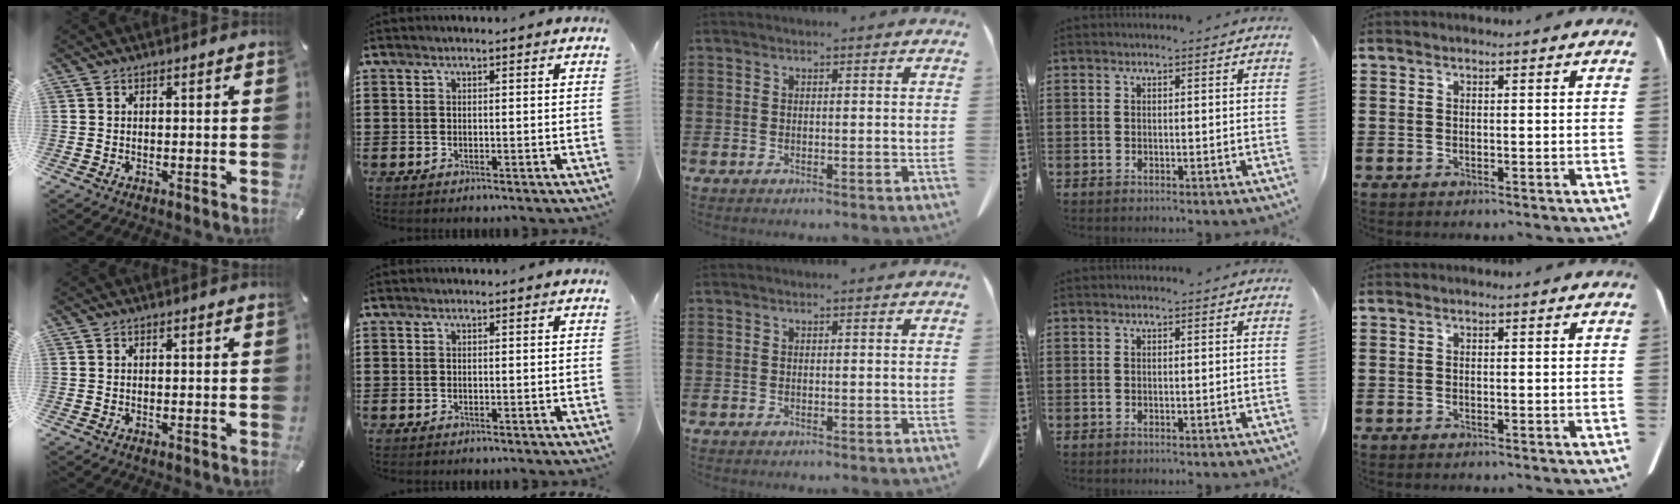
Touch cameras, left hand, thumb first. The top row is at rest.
{}